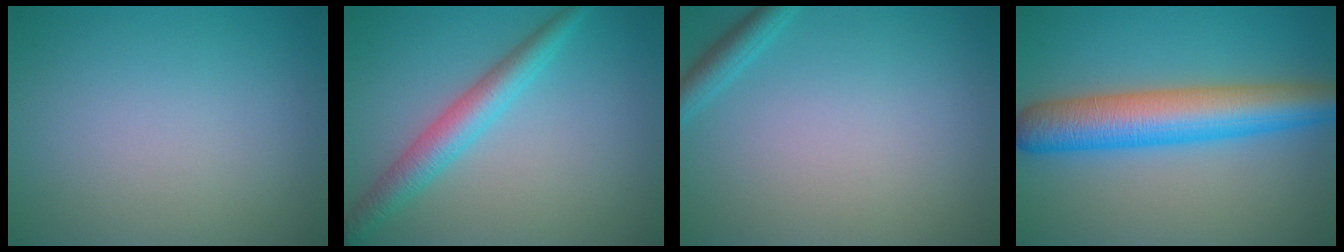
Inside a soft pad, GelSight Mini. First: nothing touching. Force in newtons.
{"total": 3.7, "press": 3.7, "slide": 0.1}
{"total": 1.7, "press": 1.7, "slide": 0.1}
{"total": 8.0, "press": 8.0, "slide": 0.2}